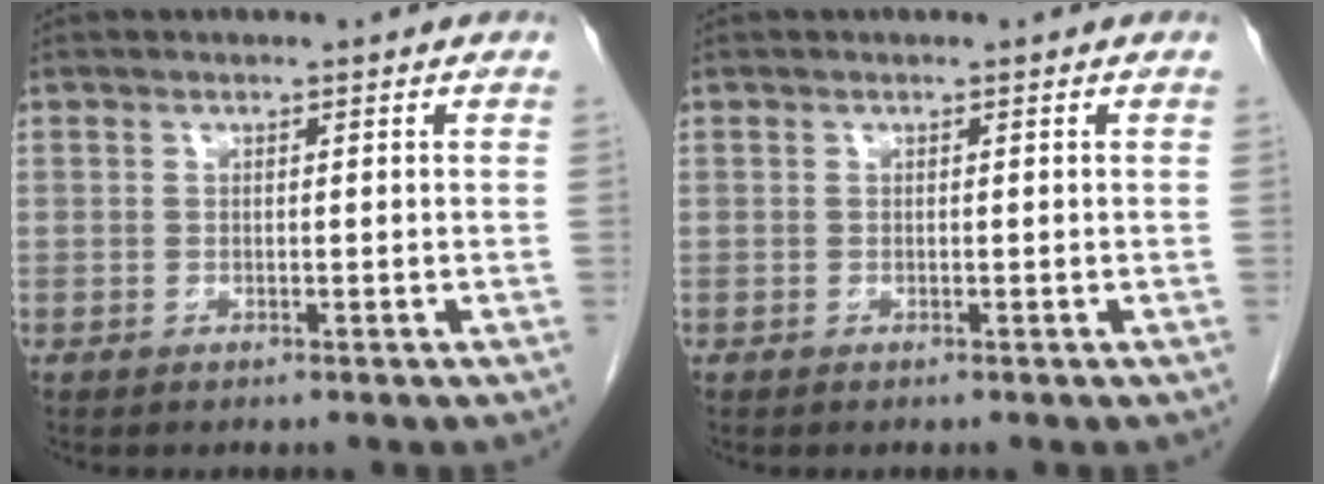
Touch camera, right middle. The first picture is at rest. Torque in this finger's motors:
{"motor_torque": [0.02, 0.00, 0.00, 0.00]}